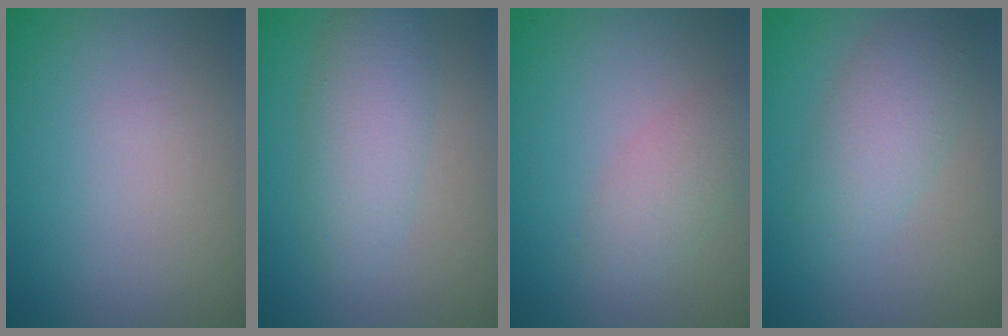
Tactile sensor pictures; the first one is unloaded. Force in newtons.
{"total": 4.1, "press": 4.1, "slide": 0.1}
{"total": 2.4, "press": 2.4, "slide": 0.2}
{"total": 3.9, "press": 3.9, "slide": 0.1}